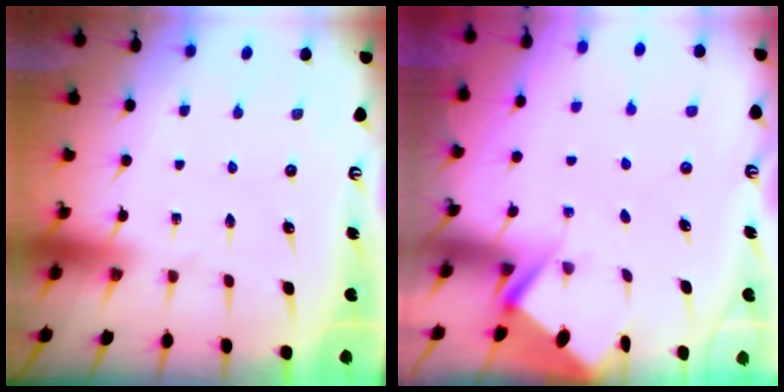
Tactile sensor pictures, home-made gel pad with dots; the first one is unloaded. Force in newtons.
{"total": 2.9, "press": 2.9, "slide": 0.4}